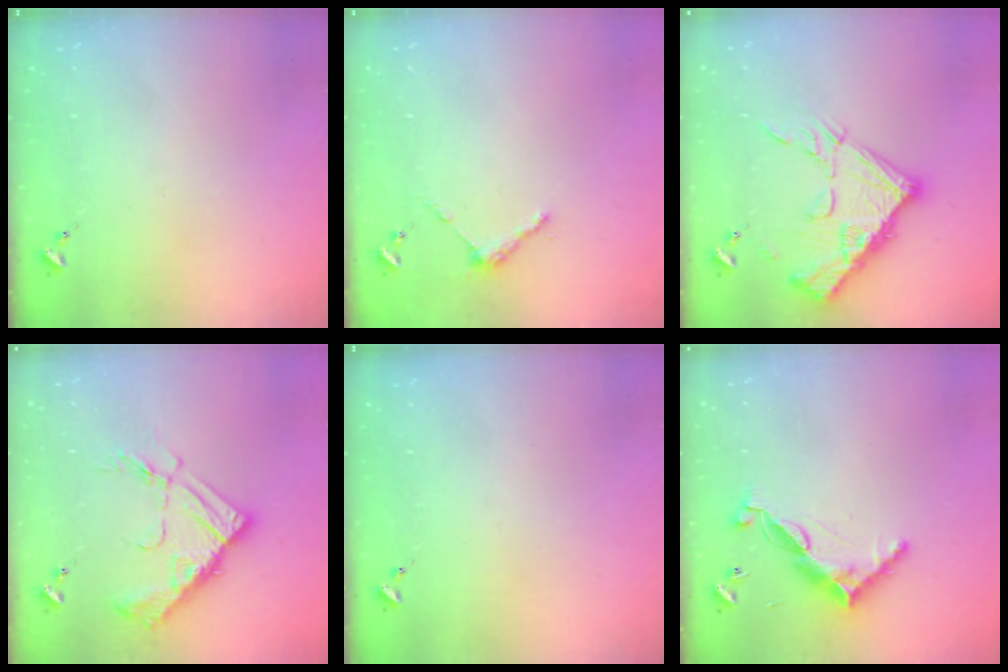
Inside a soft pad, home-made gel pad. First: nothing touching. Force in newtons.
{"total": 3.8, "press": 3.8, "slide": 0.3}
{"total": 17.9, "press": 17.8, "slide": 1.7}
{"total": 16.5, "press": 16.4, "slide": 1.4}
{"total": 0.0}
{"total": 11.0, "press": 10.9, "slide": 0.8}